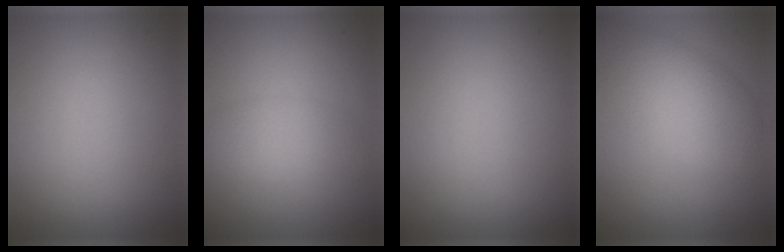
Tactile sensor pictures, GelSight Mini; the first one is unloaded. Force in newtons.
{"total": 2.7, "press": 2.7, "slide": 0.1}
{"total": 0.0}
{"total": 6.0, "press": 6.0, "slide": 0.4}